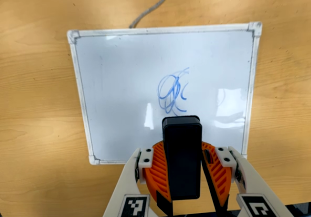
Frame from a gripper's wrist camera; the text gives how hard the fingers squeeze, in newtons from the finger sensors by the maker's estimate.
{"total": 8.0, "left": 8.8, "right": 7.3}